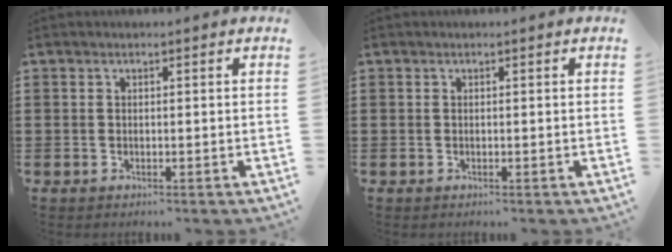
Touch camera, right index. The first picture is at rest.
{"total": 0.0}